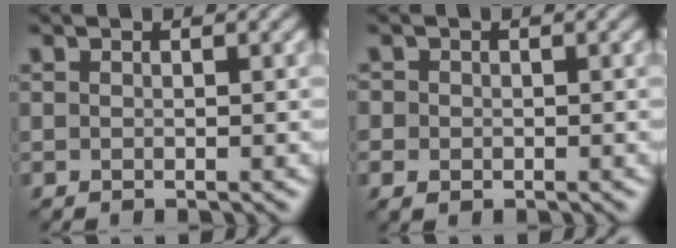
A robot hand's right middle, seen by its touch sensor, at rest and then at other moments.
{"total": 1.5, "force": [-0.2, 1.4, 0.5], "torque": [-0.006, -0.006, -0.006]}